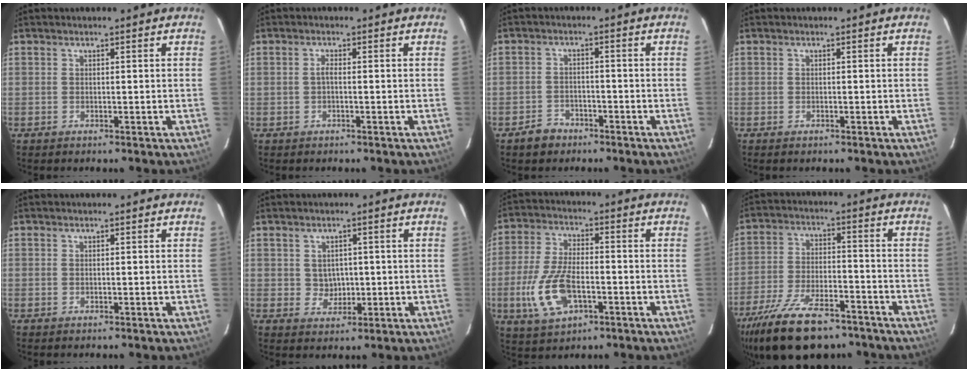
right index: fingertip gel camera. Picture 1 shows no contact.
{"total": 1.0, "force": [-0.3, 0.2, 0.9], "torque": [-0.019, 0.006, -0.009]}
{"total": 4.4, "force": [-3.2, 2.8, 0.8], "torque": [-0.027, 0.013, -0.051]}
{"total": 0.7, "force": [-0.6, 0.2, 0.3], "torque": [-0.007, -0.001, -0.012]}
{"total": 0.0}
{"total": 3.3, "force": [0.4, 3.1, 0.8], "torque": [-0.013, 0.007, 0.014]}
{"total": 12.2, "force": [-3.9, 5.8, 10.0], "torque": [-0.221, -0.004, -0.067]}
{"total": 19.5, "force": [-14.4, 7.9, 10.6], "torque": [-0.226, -0.030, -0.236]}